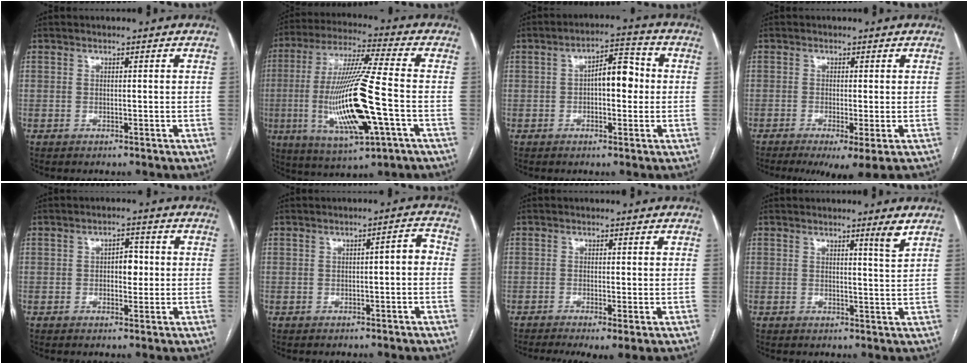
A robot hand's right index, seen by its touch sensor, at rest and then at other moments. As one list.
[{"total": 18.9, "force": [-3.9, 1.7, 18.4], "torque": [-0.377, -0.015, -0.066]}, {"total": 6.6, "force": [0.1, 2.8, 5.9], "torque": [-0.088, 0.027, -0.001]}, {"total": 5.6, "force": [-3.2, 0.5, 4.6], "torque": [-0.063, -0.015, -0.049]}, {"total": 3.2, "force": [0.0, 1.9, 2.6], "torque": [-0.036, 0.010, 0.003]}, {"total": 2.9, "force": [-0.4, 0.7, 2.8], "torque": [-0.034, 0.016, -0.006]}, {"total": 4.6, "force": [-2.7, 0.7, 3.7], "torque": [-0.055, -0.014, -0.044]}, {"total": 2.6, "force": [1.8, -0.7, 1.8], "torque": [-0.029, -0.013, 0.029]}]